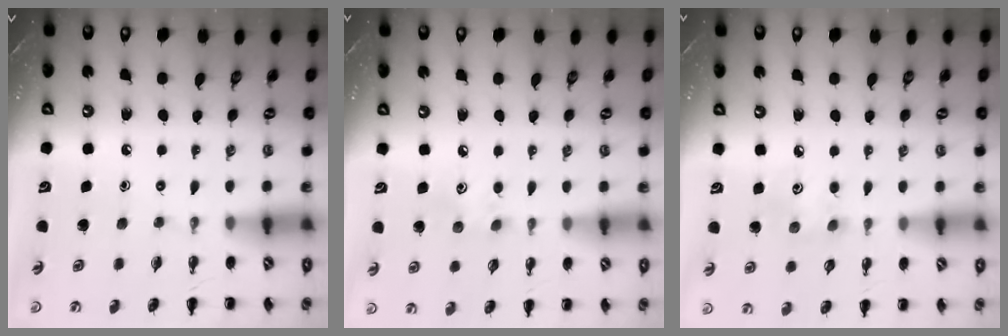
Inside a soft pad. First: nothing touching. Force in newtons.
{"total": 4.6, "press": 4.5, "slide": 1.2}
{"total": 3.8, "press": 3.7, "slide": 0.9}